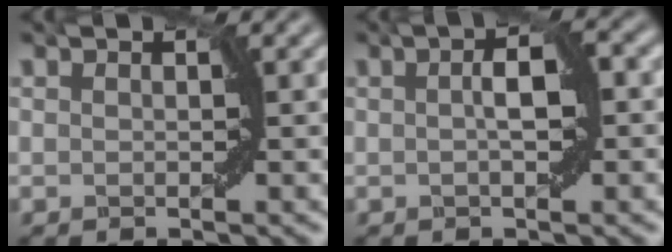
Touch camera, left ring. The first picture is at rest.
{"total": 3.2, "force": [0.2, 0.9, 3.0], "torque": [-0.051, 0.007, 0.001]}